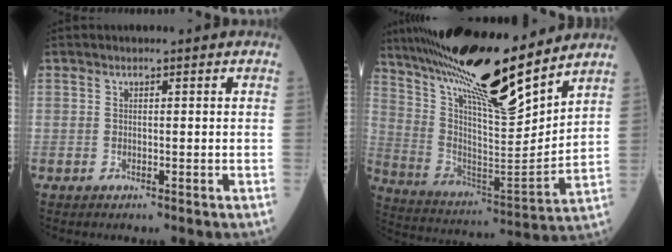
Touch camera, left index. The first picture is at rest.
{"total": 22.0, "force": [17.5, 2.2, 13.1], "torque": [-0.232, -0.005, 0.312]}